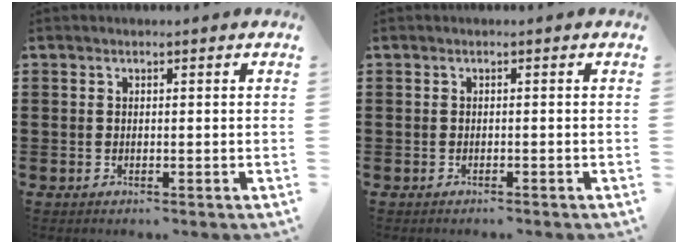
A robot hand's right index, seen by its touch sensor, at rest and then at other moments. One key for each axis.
{"total": 0.6, "fx": -0.6, "fy": 0.1, "fz": 0.0, "tx": -0.001, "ty": 0.001, "tz": -0.013}